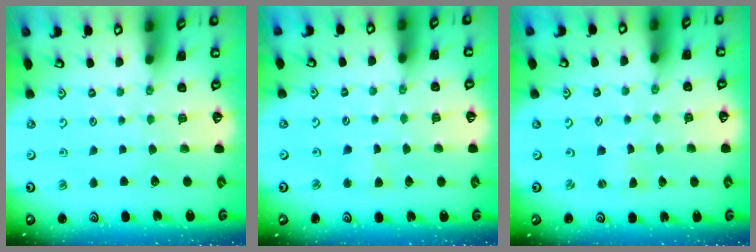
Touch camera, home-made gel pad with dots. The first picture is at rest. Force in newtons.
{"total": 2.6, "press": 2.6, "slide": 0.2}
{"total": 0.0}